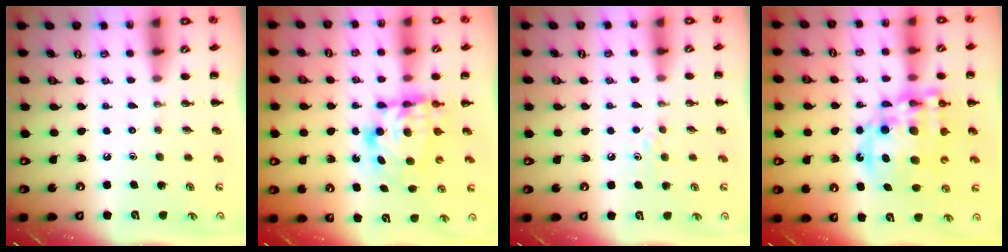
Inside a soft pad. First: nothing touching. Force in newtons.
{"total": 7.9, "press": 7.8, "slide": 1.2}
{"total": 3.4, "press": 3.2, "slide": 1.3}
{"total": 18.2, "press": 17.7, "slide": 4.2}